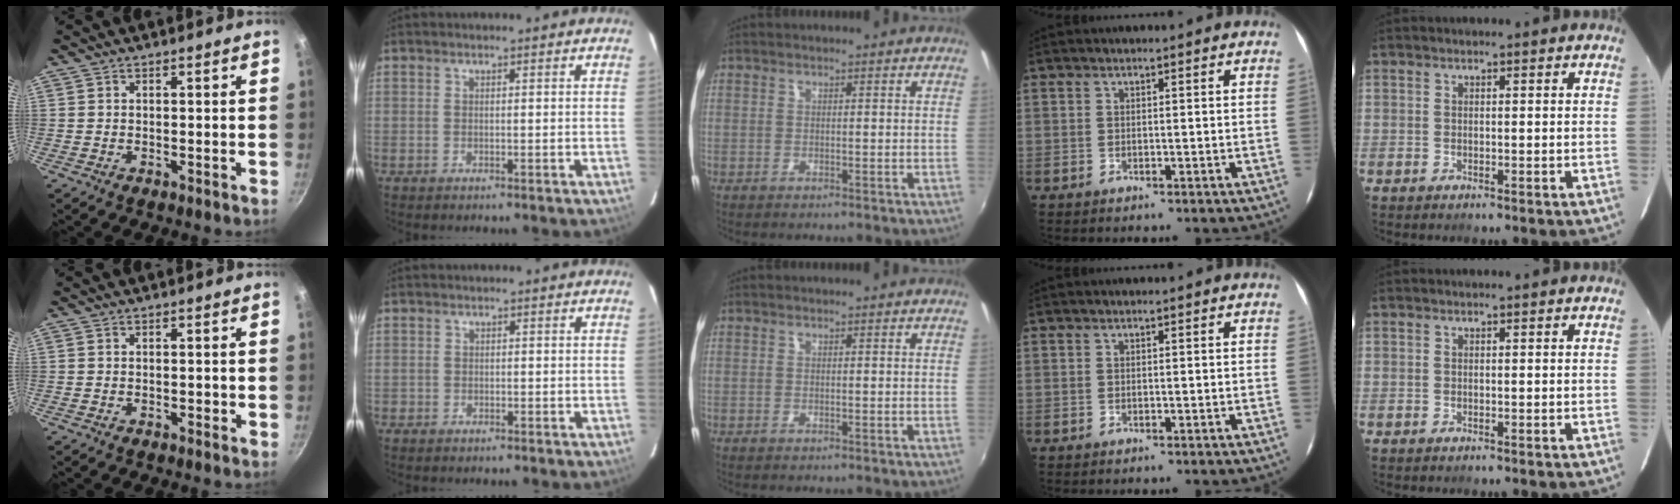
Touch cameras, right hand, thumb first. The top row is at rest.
{"thumb": {"total": 0.6, "force": [-0.3, 0.3, 0.4], "torque": [-0.002, 0.003, -0.005]}, "index": {"total": 0.9, "force": [-0.5, 0.8, -0.1], "torque": [-0.001, 0.003, -0.008]}}